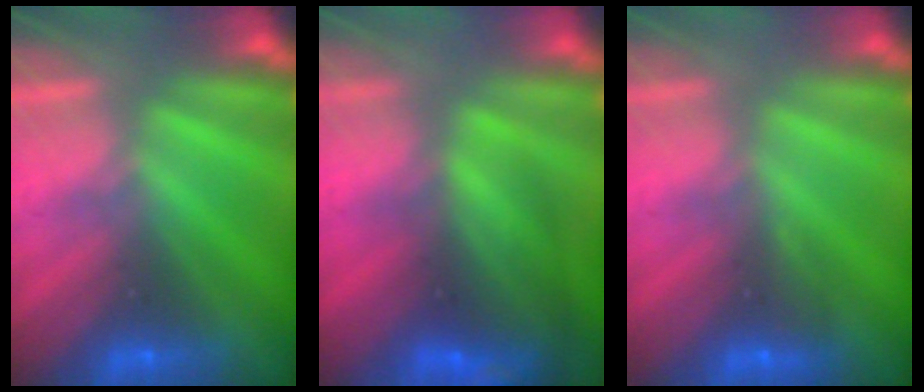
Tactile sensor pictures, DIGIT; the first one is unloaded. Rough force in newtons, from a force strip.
{"total": 9.7}
{"total": 2.9}